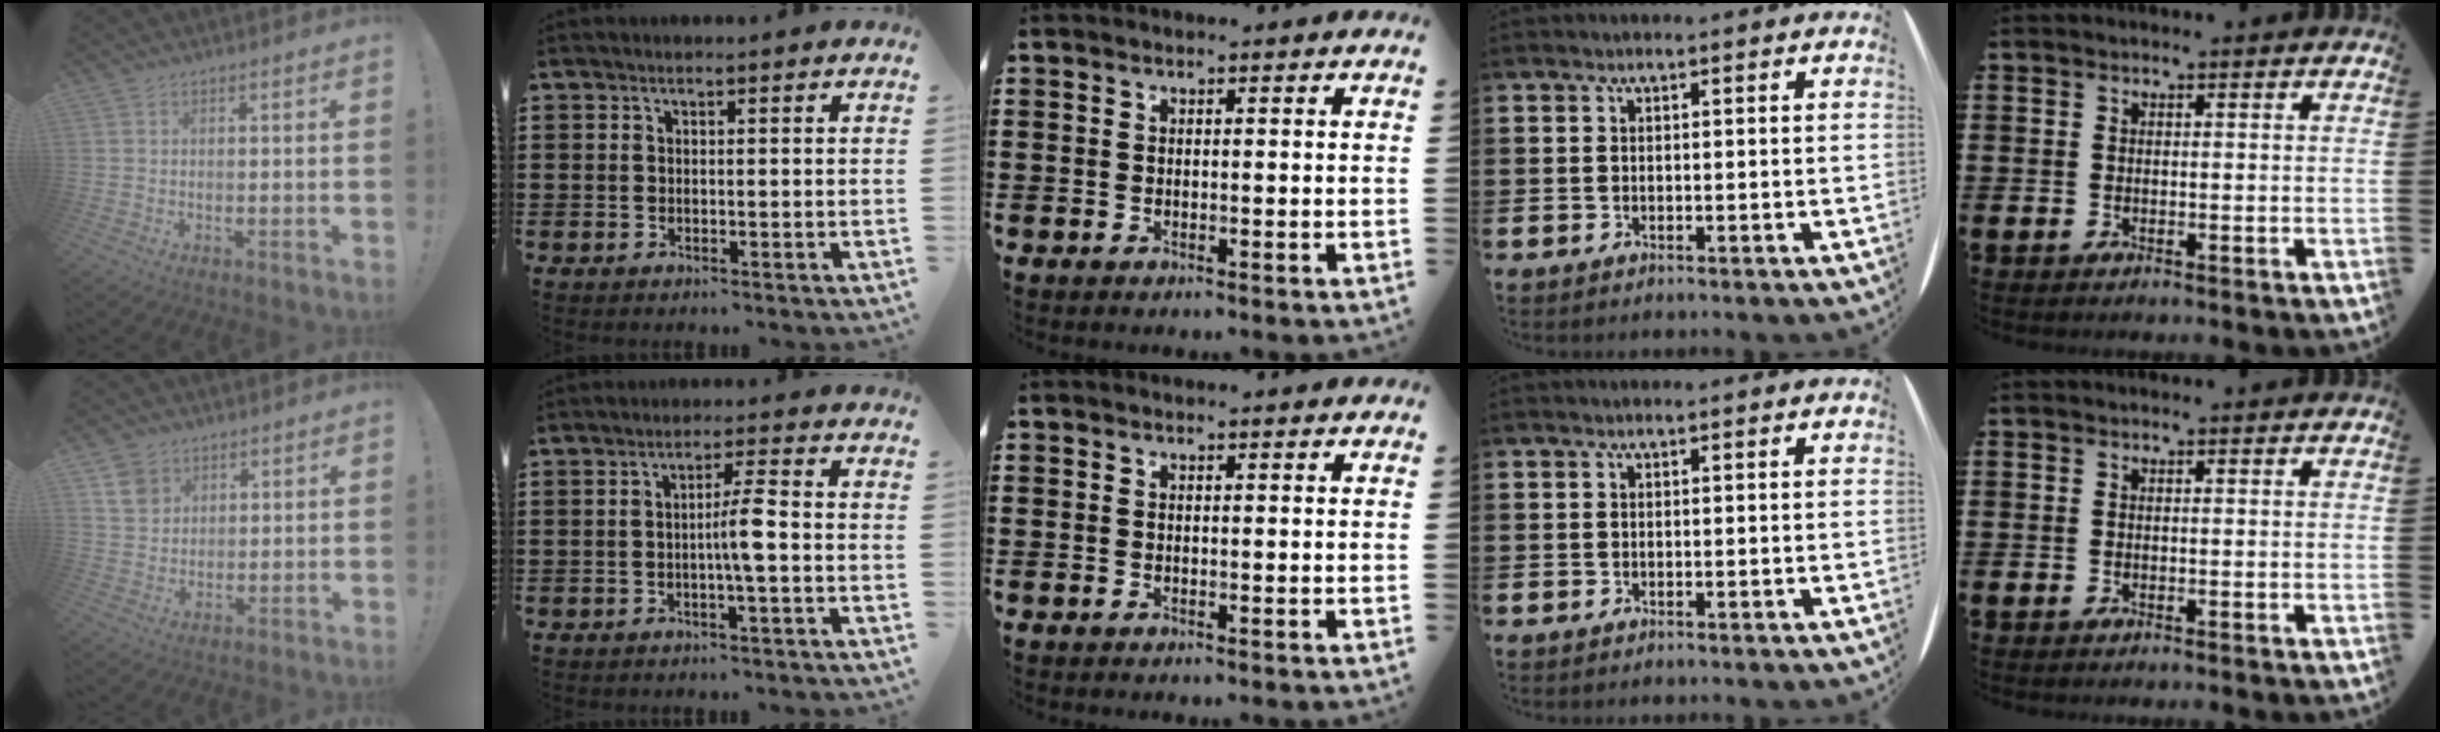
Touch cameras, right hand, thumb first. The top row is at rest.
{"thumb": {"total": 6.3, "force": [3.6, 4.9, 1.6], "torque": [-0.015, -0.015, 0.070]}, "index": {"total": 4.7, "force": [-0.8, -0.1, 4.7], "torque": [-0.084, -0.001, -0.020]}}